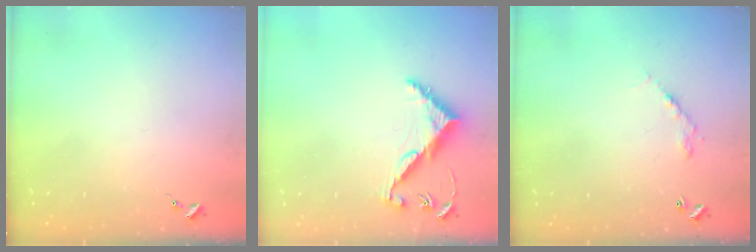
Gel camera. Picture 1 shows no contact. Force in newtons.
{"total": 7.5, "press": 7.5, "slide": 0.5}
{"total": 5.1, "press": 5.1, "slide": 0.4}